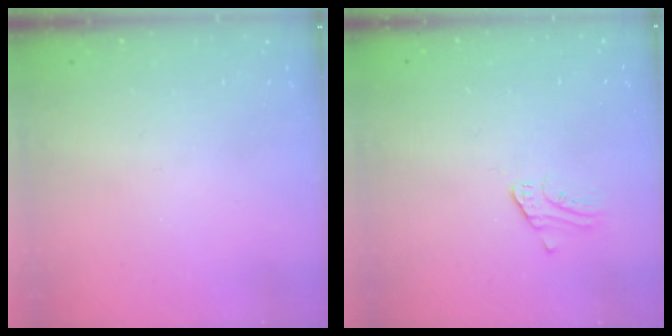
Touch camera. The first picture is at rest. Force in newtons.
{"total": 0.8, "press": 0.8, "slide": 0.1}